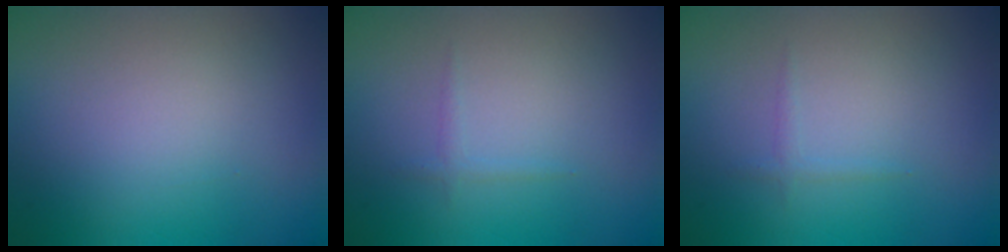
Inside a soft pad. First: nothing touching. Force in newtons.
{"total": 0.6, "press": 0.6, "slide": 0.0}
{"total": 0.6, "press": 0.6, "slide": 0.0}